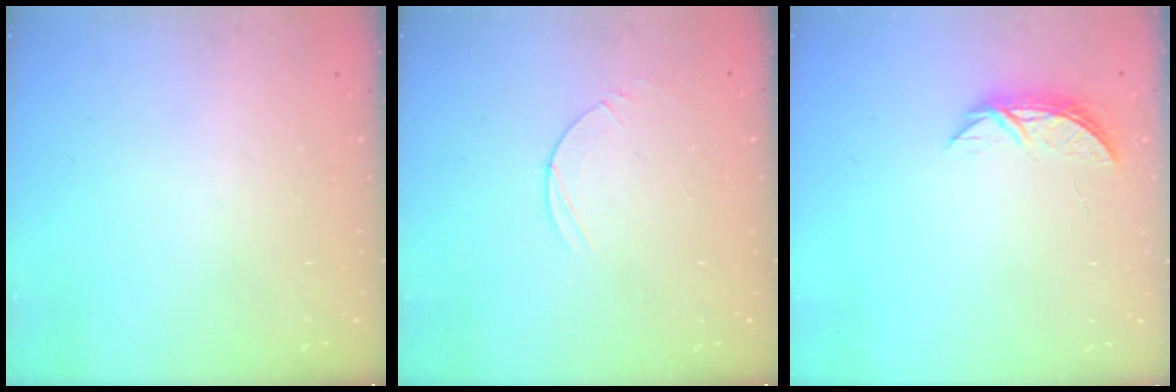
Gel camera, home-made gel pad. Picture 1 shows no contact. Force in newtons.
{"total": 4.9, "press": 4.9, "slide": 0.4}
{"total": 5.2, "press": 5.2, "slide": 0.6}